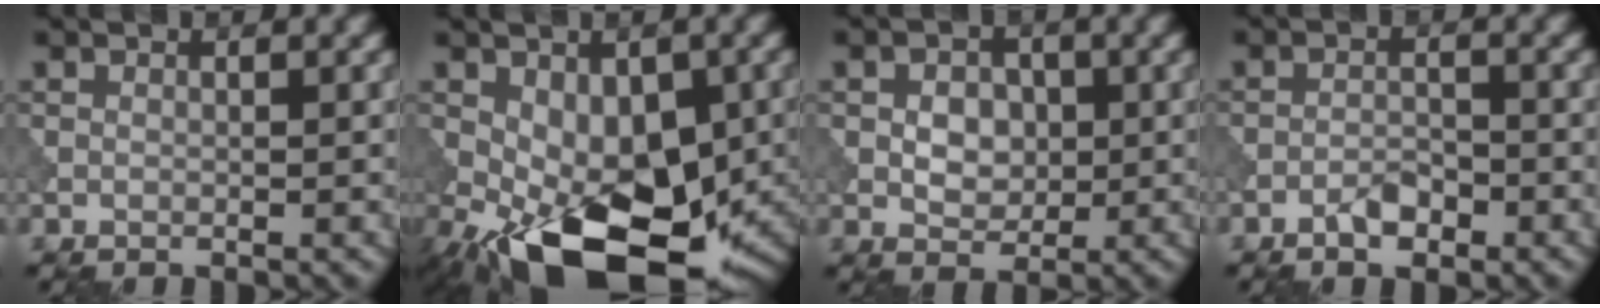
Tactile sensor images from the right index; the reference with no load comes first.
{"total": 13.7, "force": [-4.9, 7.3, 10.5], "torque": [-0.164, -0.025, -0.071]}
{"total": 3.3, "force": [0.0, 2.4, 2.2], "torque": [-0.038, 0.001, -0.003]}
{"total": 2.2, "force": [-1.5, 0.9, 1.3], "torque": [-0.018, 0.005, -0.030]}